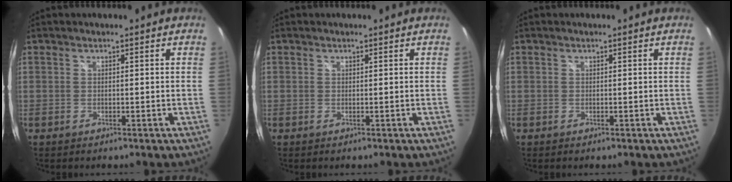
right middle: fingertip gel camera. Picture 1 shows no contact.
{"total": 0.0}
{"total": 0.0}